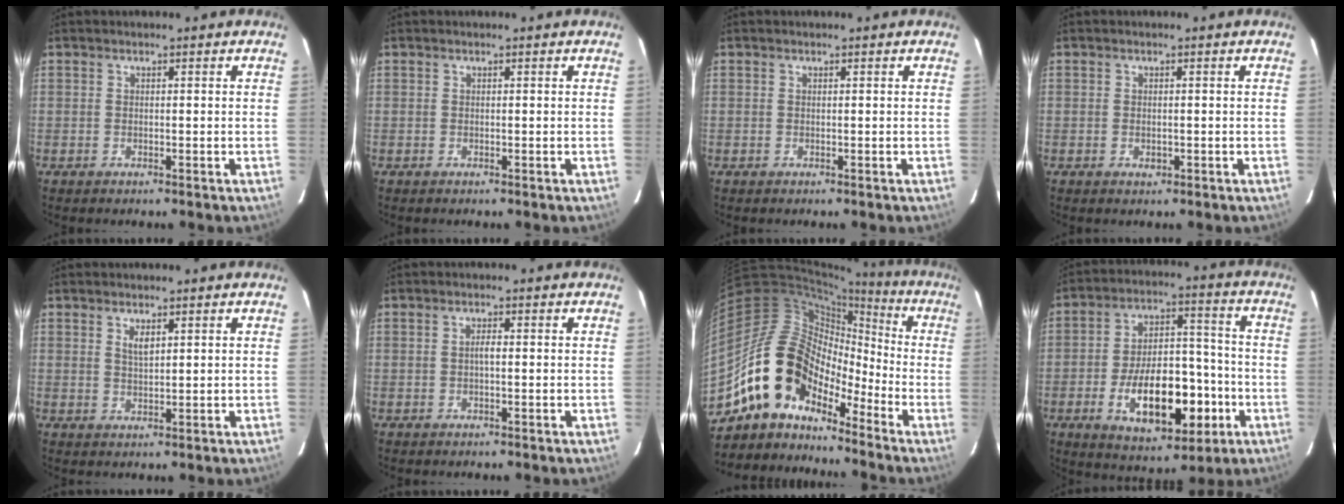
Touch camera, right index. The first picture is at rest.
{"total": 0.0}
{"total": 0.0}
{"total": 1.1, "force": [-0.3, 0.8, 0.6], "torque": [-0.008, 0.000, -0.004]}
{"total": 2.4, "force": [1.2, 0.9, 1.8], "torque": [-0.032, 0.000, 0.021]}
{"total": 1.4, "force": [-0.1, 0.3, 1.3], "torque": [-0.025, 0.004, -0.004]}
{"total": 14.8, "force": [-10.6, 8.5, 6.1], "torque": [-0.112, 0.026, -0.208]}
{"total": 18.2, "force": [-6.3, 9.2, 14.5], "torque": [-0.259, 0.017, -0.080]}